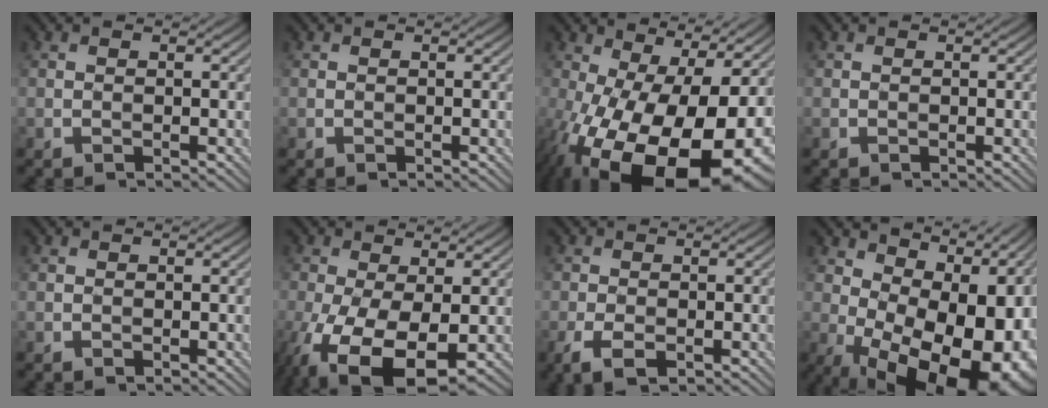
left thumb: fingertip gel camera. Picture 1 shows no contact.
{"total": 0.0}
{"total": 21.2, "force": [-5.9, 11.0, 17.2], "torque": [-0.272, -0.053, -0.065]}
{"total": 0.0}
{"total": 0.0}
{"total": 12.6, "force": [-4.9, 6.1, 9.9], "torque": [-0.228, -0.035, -0.074]}
{"total": 3.5, "force": [-1.7, 1.6, 2.7], "torque": [-0.064, -0.003, -0.033]}
{"total": 18.5, "force": [-1.7, 10.7, 15.1], "torque": [-0.175, -0.015, 0.015]}